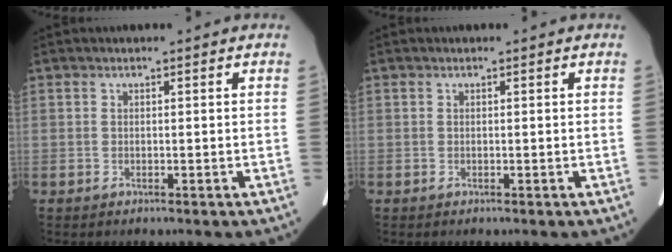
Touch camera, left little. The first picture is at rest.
{"total": 0.0}